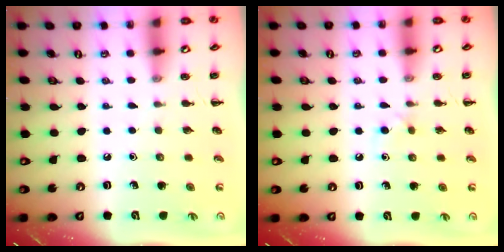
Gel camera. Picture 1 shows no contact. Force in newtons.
{"total": 3.7, "press": 3.5, "slide": 1.4}